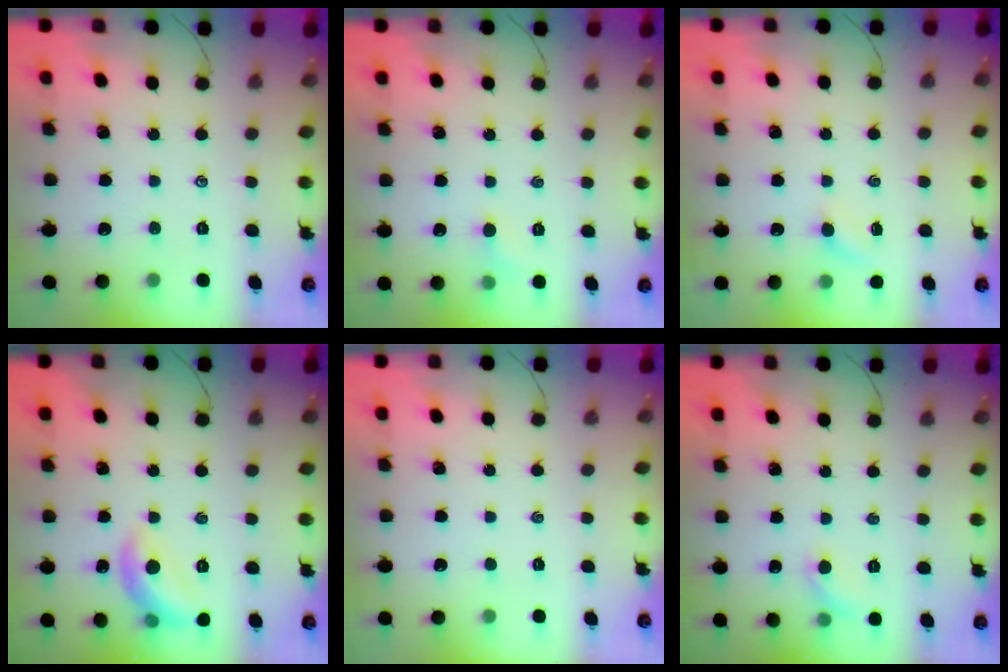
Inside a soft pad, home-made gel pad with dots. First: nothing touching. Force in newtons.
{"total": 4.4, "press": 4.1, "slide": 1.5}
{"total": 3.6, "press": 3.4, "slide": 1.3}
{"total": 10.6, "press": 10.6, "slide": 0.3}
{"total": 0.0}
{"total": 5.2, "press": 5.0, "slide": 1.4}